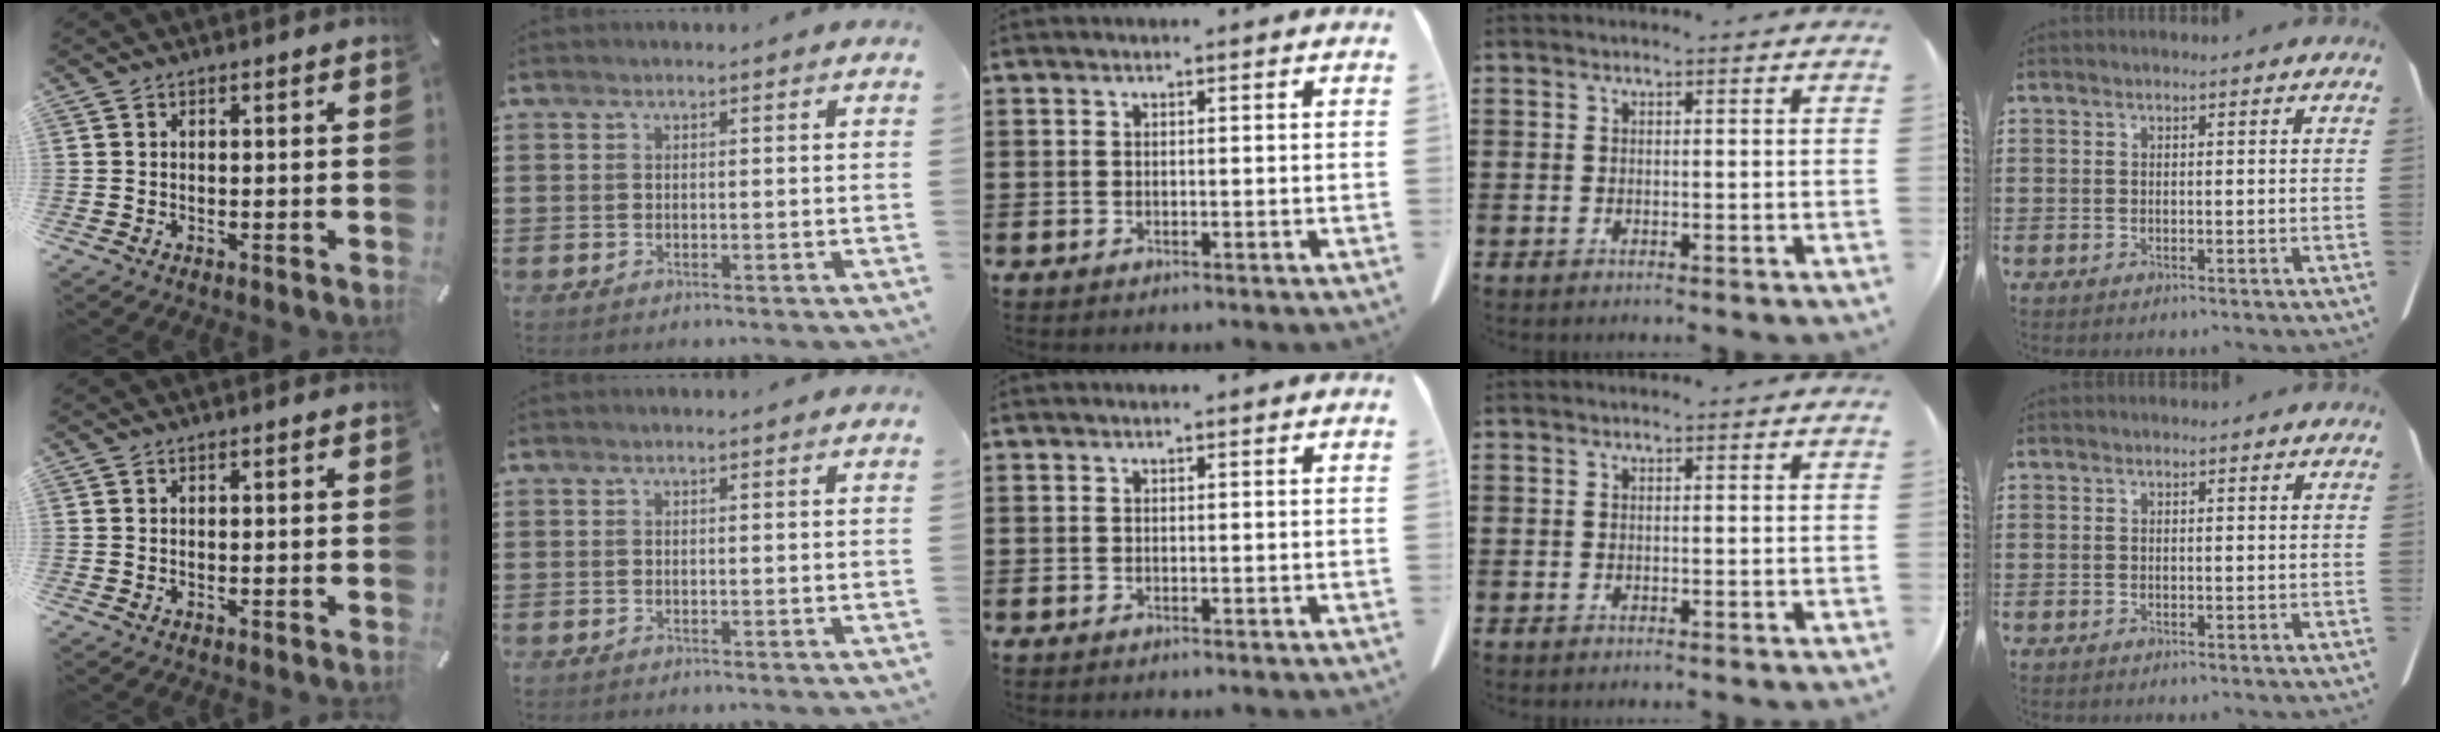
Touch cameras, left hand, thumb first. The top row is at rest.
{}